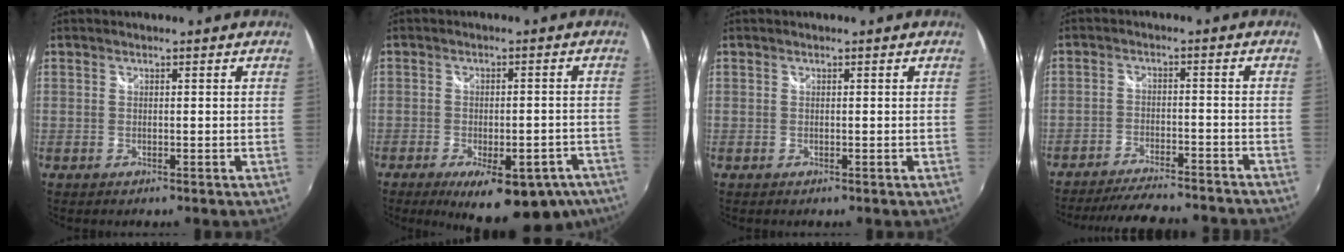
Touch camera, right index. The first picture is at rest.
{"total": 17.3, "force": [-11.5, 6.5, 11.1], "torque": [-0.170, -0.024, -0.142]}
{"total": 0.0}
{"total": 19.1, "force": [-17.1, 4.1, 7.5], "torque": [-0.156, -0.006, -0.229]}